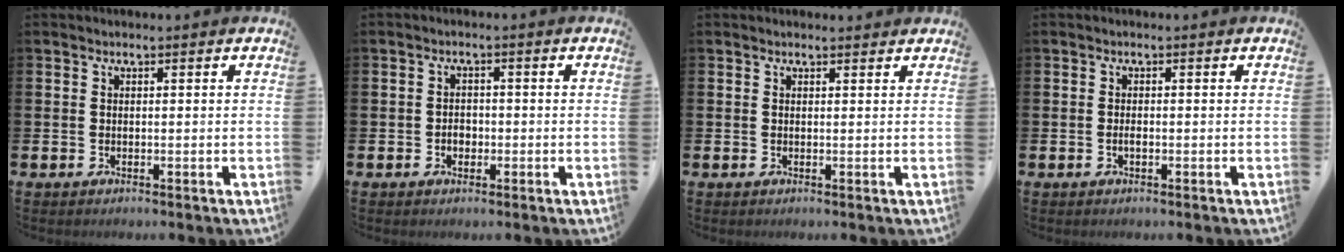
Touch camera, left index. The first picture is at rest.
{"total": 1.9, "force": [-0.5, 1.5, 1.0], "torque": [-0.009, 0.001, -0.015]}
{"total": 0.6, "force": [0.6, 0.2, 0.1], "torque": [0.006, -0.001, 0.009]}
{"total": 0.8, "force": [-0.2, 0.3, 0.7], "torque": [-0.017, 0.001, -0.004]}